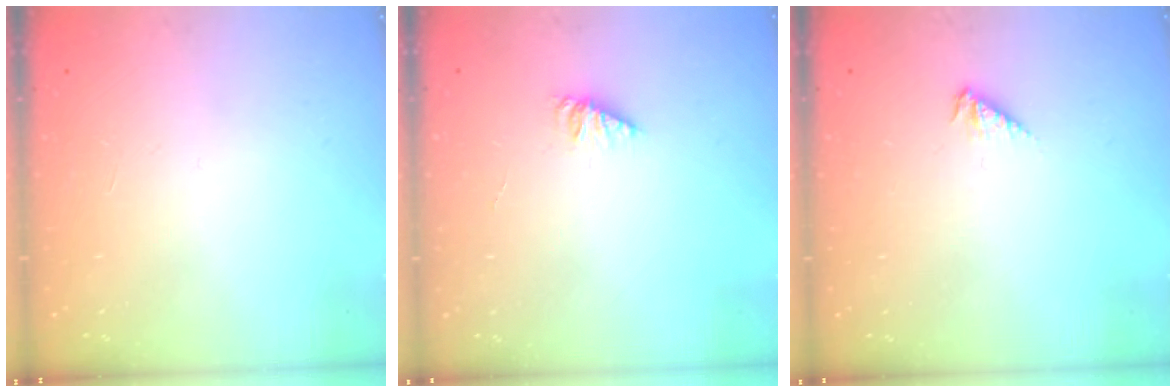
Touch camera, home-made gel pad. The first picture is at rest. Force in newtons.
{"total": 1.6, "press": 1.6, "slide": 0.2}
{"total": 3.0, "press": 2.9, "slide": 0.6}